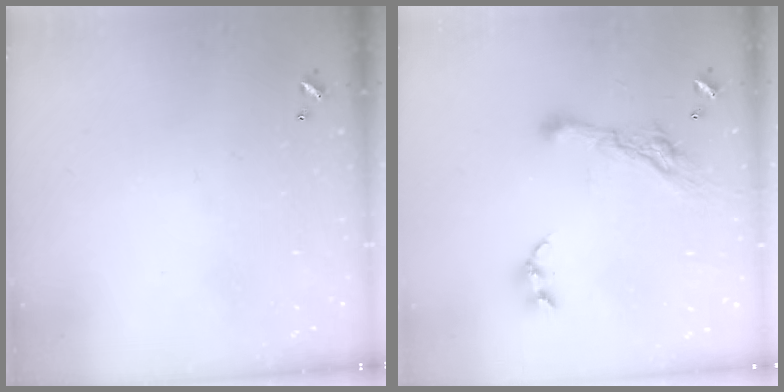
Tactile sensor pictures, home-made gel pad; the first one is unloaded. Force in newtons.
{"total": 8.3, "press": 8.2, "slide": 1.2}